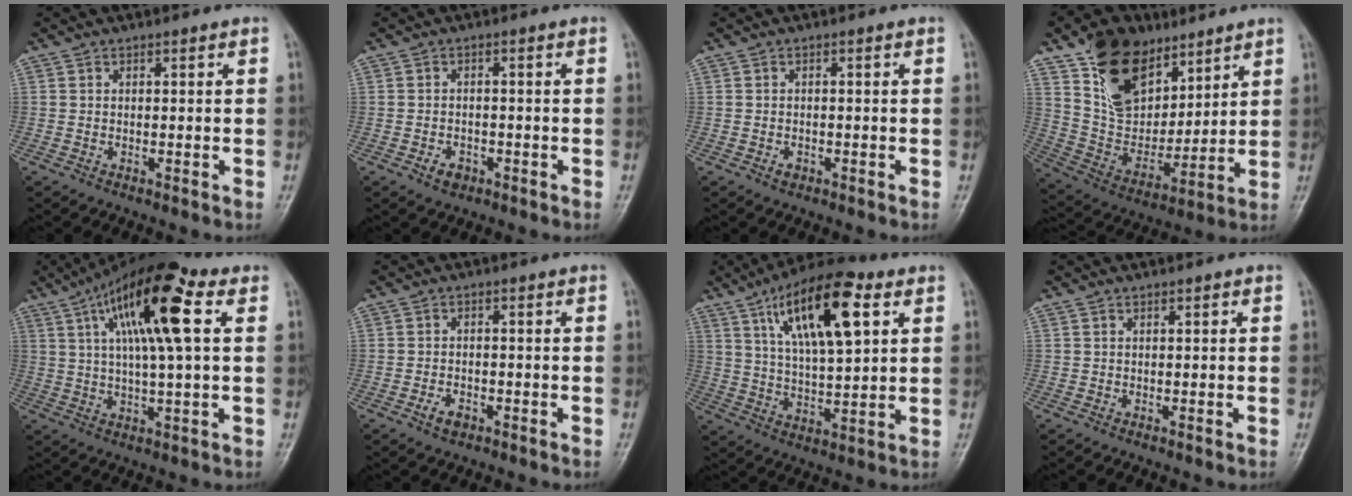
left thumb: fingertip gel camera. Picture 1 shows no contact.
{"total": 2.8, "force": [-1.5, 1.9, 1.5], "torque": [-0.018, 0.010, -0.020]}
{"total": 1.3, "force": [-0.7, 0.8, 0.7], "torque": [-0.011, 0.007, -0.009]}
{"total": 18.8, "force": [11.0, 11.5, 10.1], "torque": [-0.124, -0.050, 0.212]}
{"total": 16.0, "force": [5.2, 4.0, 14.6], "torque": [-0.254, 0.013, 0.078]}
{"total": 2.8, "force": [-1.6, 1.6, 1.7], "torque": [-0.031, 0.011, -0.024]}
{"total": 17.2, "force": [7.3, 6.3, 14.2], "torque": [-0.219, -0.014, 0.123]}
{"total": 0.0}